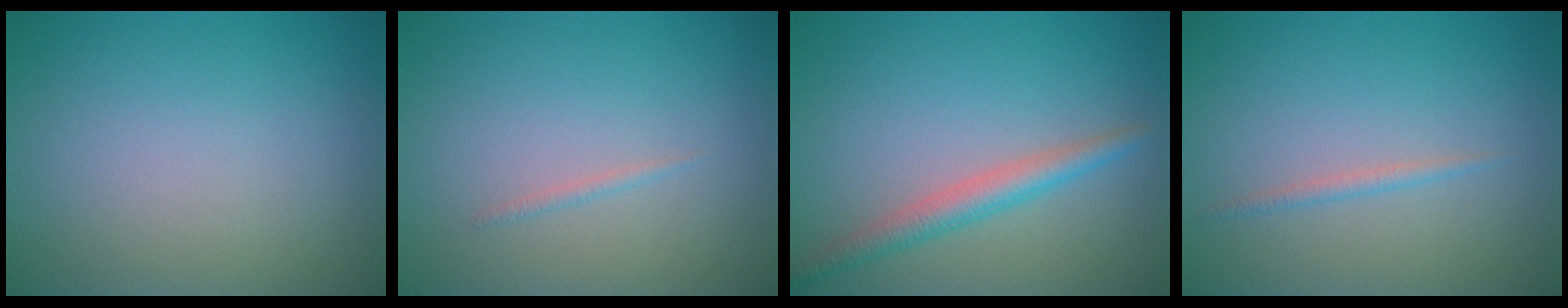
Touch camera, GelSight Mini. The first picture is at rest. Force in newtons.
{"total": 0.5, "press": 0.5, "slide": 0.0}
{"total": 2.7, "press": 2.7, "slide": 0.1}
{"total": 0.8, "press": 0.8, "slide": 0.0}